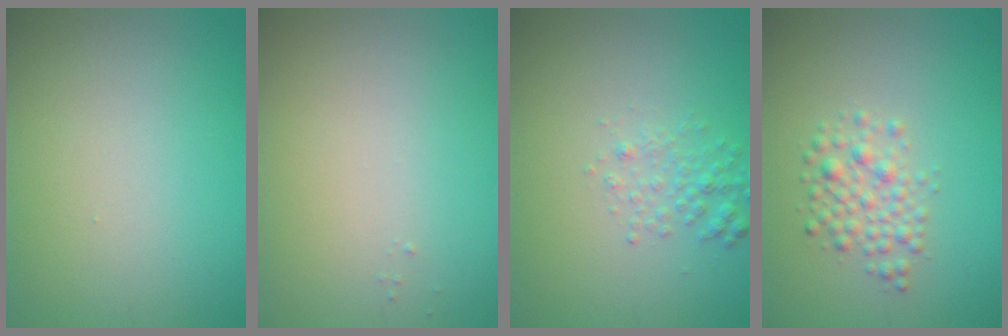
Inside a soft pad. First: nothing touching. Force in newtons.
{"total": 0.0}
{"total": 1.8, "press": 1.8, "slide": 0.1}
{"total": 2.6, "press": 2.6, "slide": 0.1}